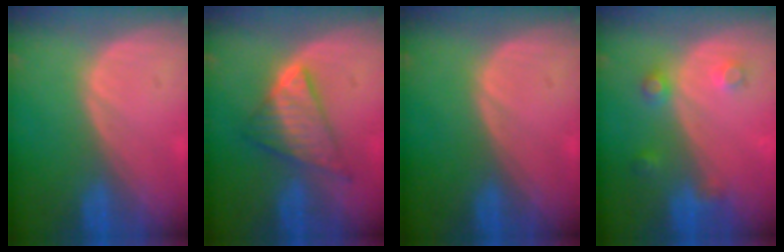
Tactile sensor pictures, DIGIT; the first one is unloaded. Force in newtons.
{"total": 6.5, "press": 6.5, "slide": 0.2}
{"total": 0.0}
{"total": 3.7, "press": 3.4, "slide": 1.4}